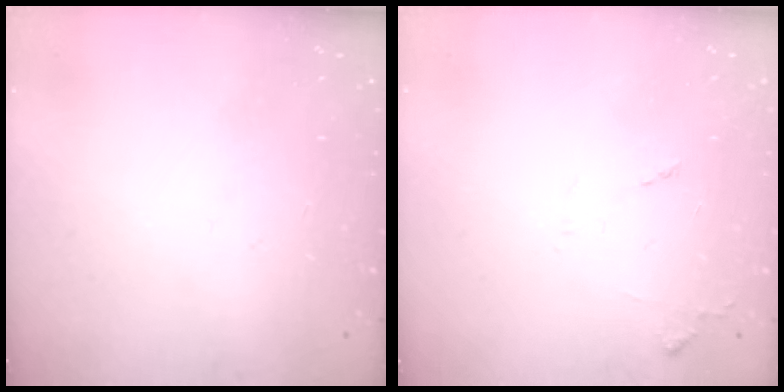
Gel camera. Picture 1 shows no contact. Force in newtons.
{"total": 6.8, "press": 6.8, "slide": 0.9}